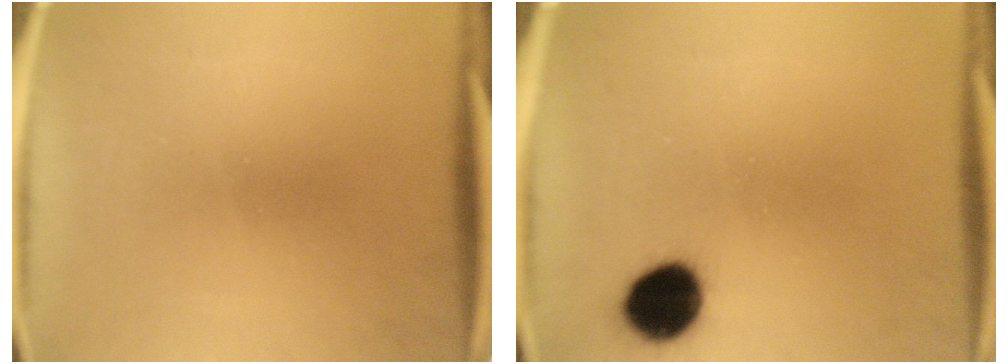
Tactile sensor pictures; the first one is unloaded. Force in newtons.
{"total": 9.1}